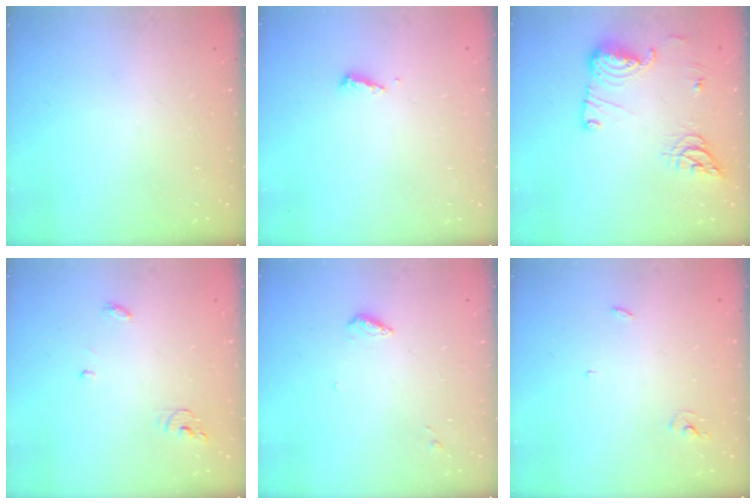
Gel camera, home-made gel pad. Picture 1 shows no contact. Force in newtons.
{"total": 3.6, "press": 3.6, "slide": 0.4}
{"total": 17.5, "press": 16.1, "slide": 6.9}
{"total": 4.5, "press": 4.5, "slide": 0.3}
{"total": 3.9, "press": 3.9, "slide": 0.5}
{"total": 2.4, "press": 2.4, "slide": 0.2}